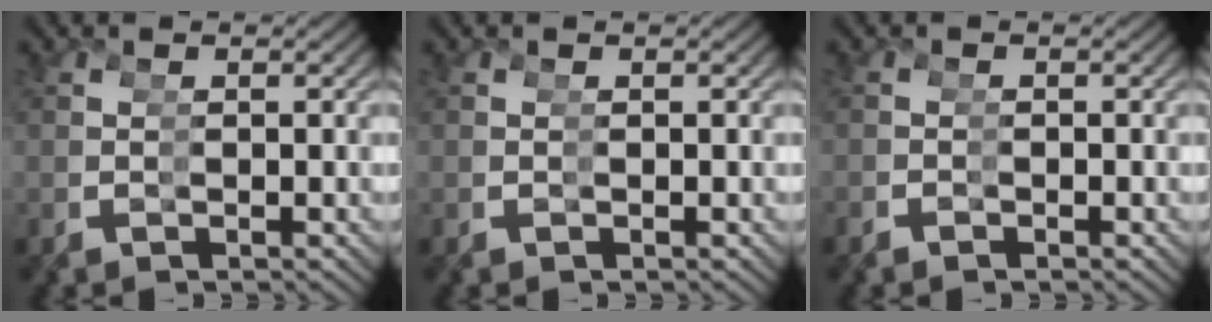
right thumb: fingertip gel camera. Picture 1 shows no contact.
{"total": 0.0}
{"total": 1.0, "force": [-0.8, 0.5, -0.3], "torque": [0.000, -0.005, -0.013]}